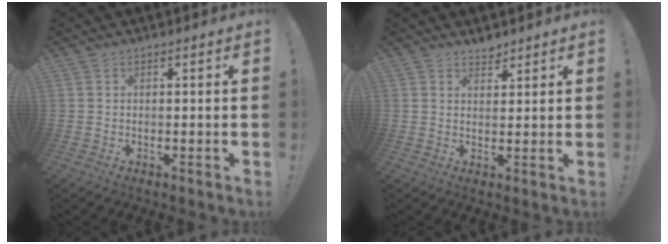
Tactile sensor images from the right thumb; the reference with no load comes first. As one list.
[{"total": 3.0, "force": [2.8, 1.0, 0.5], "torque": [0.016, -0.024, 0.047]}]